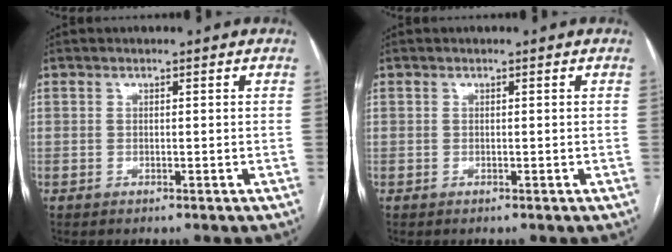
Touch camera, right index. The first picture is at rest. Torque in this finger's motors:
{"motor_torque": [0.00, 0.00, 0.00, 0.00]}